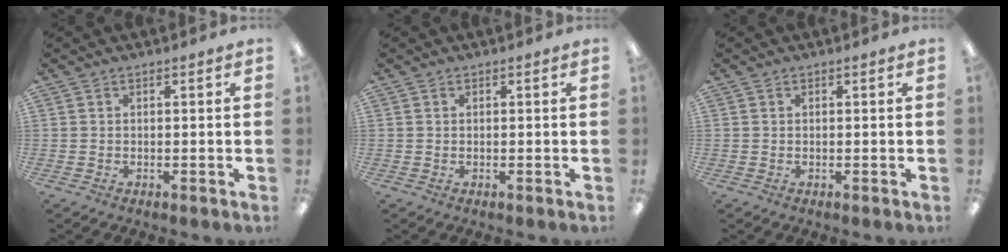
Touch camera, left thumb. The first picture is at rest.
{"total": 0.0}
{"total": 0.0}